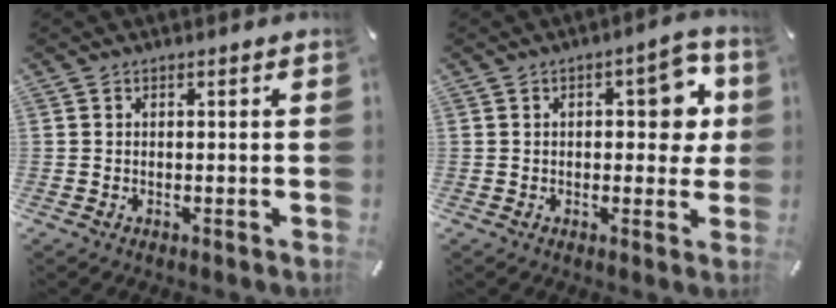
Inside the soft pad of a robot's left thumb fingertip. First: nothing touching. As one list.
[{"total": 9.4, "force": [1.8, 4.7, 8.0], "torque": [-0.087, -0.008, 0.019]}]